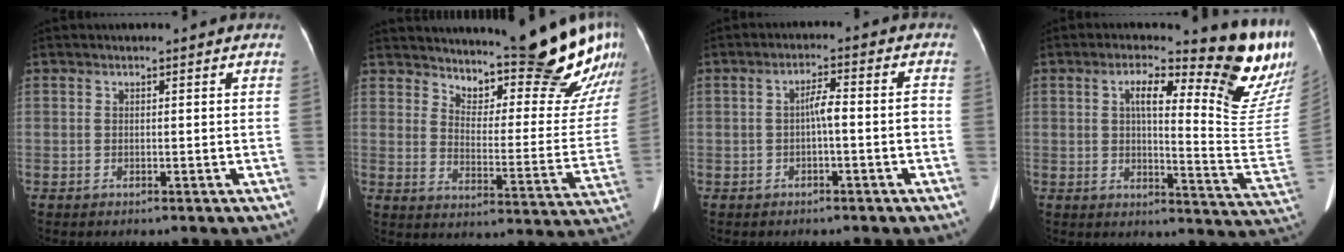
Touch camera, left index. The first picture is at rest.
{"total": 21.1, "force": [18.6, 4.6, 9.0], "torque": [-0.103, -0.066, 0.230]}
{"total": 3.9, "force": [-0.8, 0.7, 3.8], "torque": [-0.060, 0.020, -0.010]}
{"total": 17.6, "force": [11.8, 2.7, 12.8], "torque": [-0.151, -0.040, 0.135]}